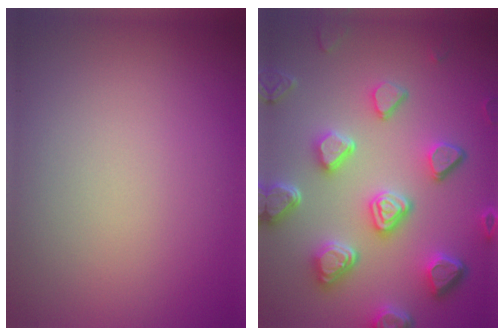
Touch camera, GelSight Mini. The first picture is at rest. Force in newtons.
{"total": 7.1, "press": 5.5, "slide": 4.5}